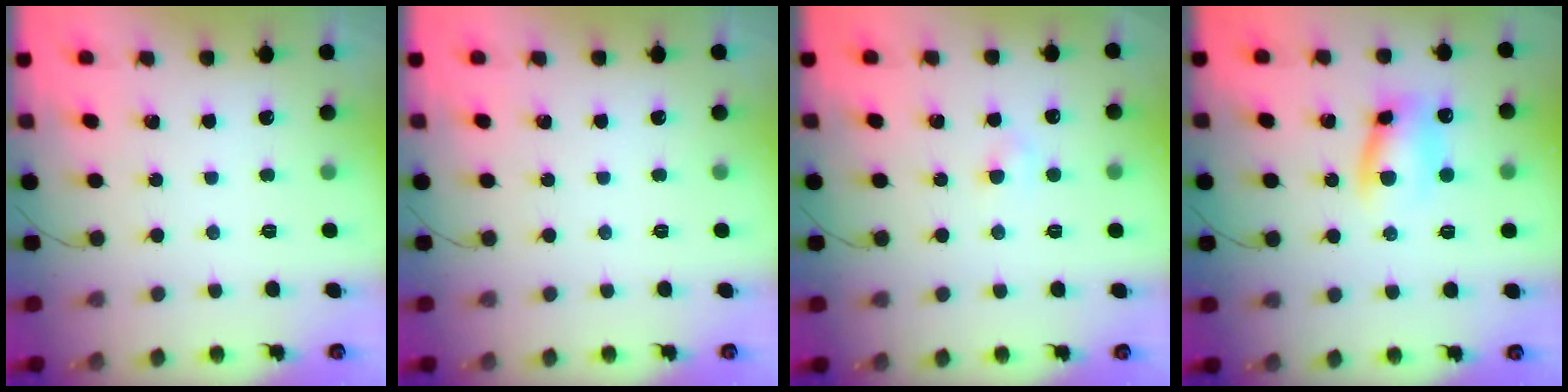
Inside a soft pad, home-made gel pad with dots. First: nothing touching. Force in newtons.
{"total": 0.0}
{"total": 2.4, "press": 2.3, "slide": 0.8}
{"total": 9.6, "press": 9.6, "slide": 0.8}